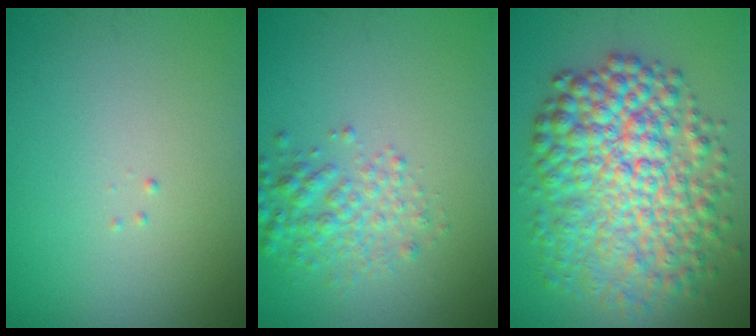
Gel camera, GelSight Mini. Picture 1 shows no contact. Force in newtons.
{"total": 2.8, "press": 2.8, "slide": 0.0}
{"total": 9.3, "press": 9.3, "slide": 0.1}